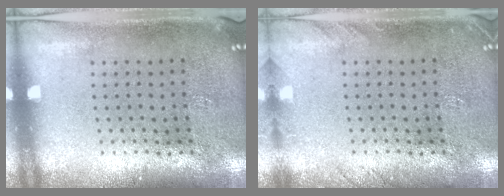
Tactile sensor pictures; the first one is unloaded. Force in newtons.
{"total": 1.2, "press": 1.2, "slide": 0.1}